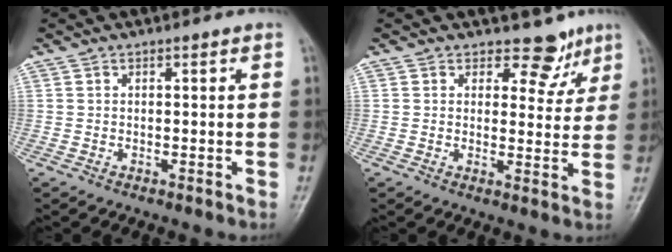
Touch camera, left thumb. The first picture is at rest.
{"total": 5.4, "force": [4.1, 3.4, 1.0], "torque": [0.021, -0.028, 0.049]}